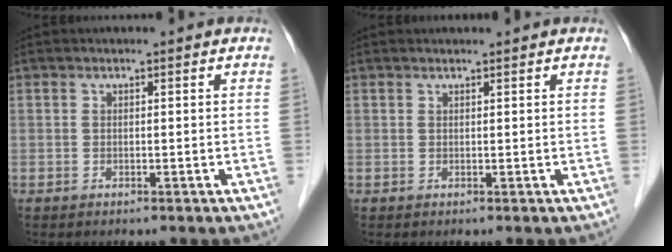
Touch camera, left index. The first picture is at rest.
{"total": 0.6, "force": [0.6, -0.1, 0.1], "torque": [-0.007, 0.003, 0.012]}